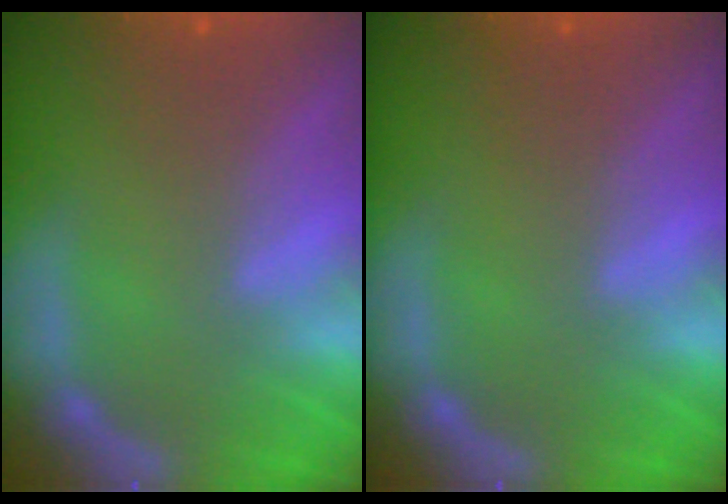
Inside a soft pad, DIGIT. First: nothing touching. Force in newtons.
{"total": 0.0}